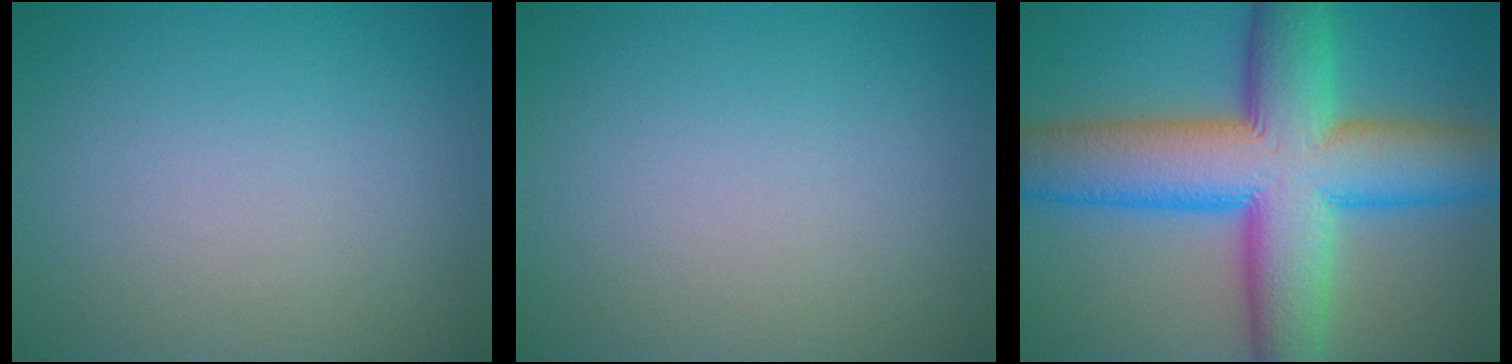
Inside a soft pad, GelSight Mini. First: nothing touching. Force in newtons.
{"total": 0.0}
{"total": 14.2, "press": 14.2, "slide": 0.3}